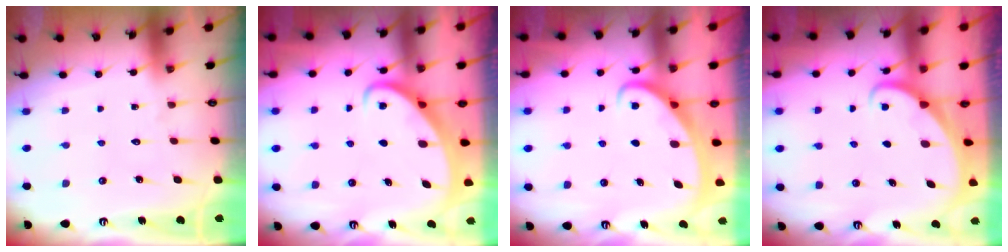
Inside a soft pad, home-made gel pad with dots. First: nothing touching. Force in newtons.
{"total": 2.3, "press": 2.3, "slide": 0.3}
{"total": 2.3, "press": 2.3, "slide": 0.3}
{"total": 1.9, "press": 1.9, "slide": 0.1}